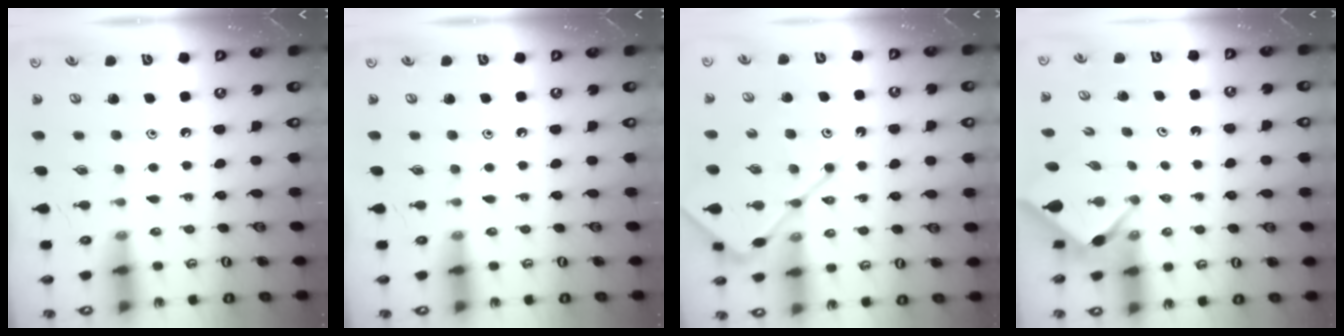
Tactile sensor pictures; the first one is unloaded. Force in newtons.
{"total": 0.0}
{"total": 13.3, "press": 13.2, "slide": 1.5}
{"total": 3.1, "press": 3.1, "slide": 0.4}